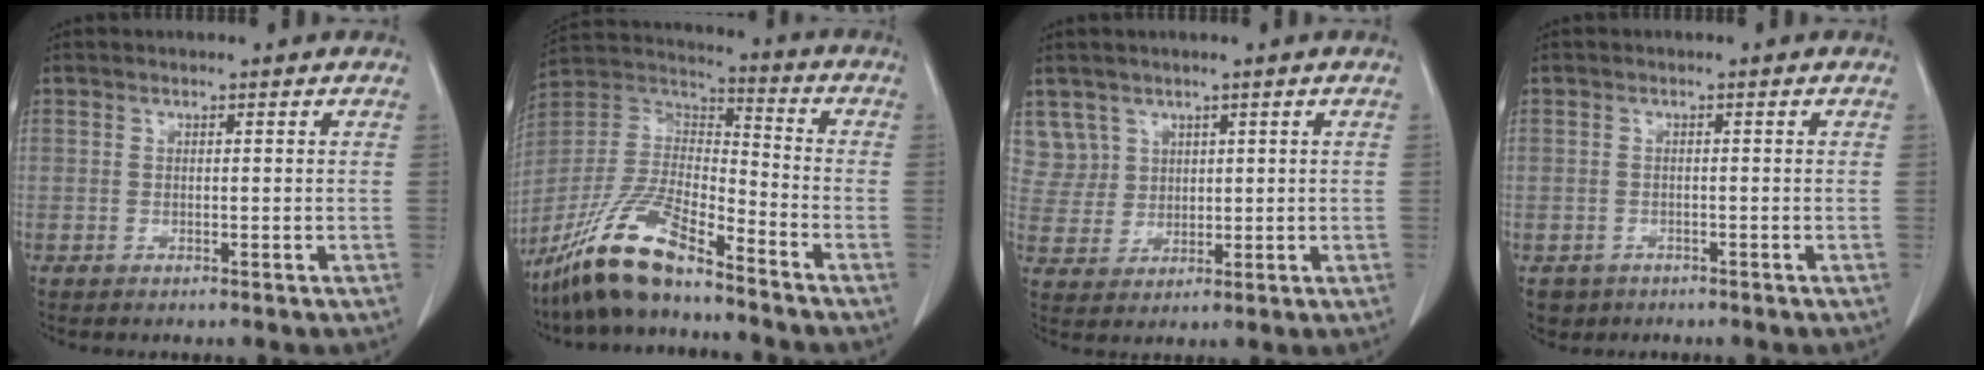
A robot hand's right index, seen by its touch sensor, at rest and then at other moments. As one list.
[{"total": 14.8, "force": [-11.3, 2.8, 9.1], "torque": [-0.187, -0.002, -0.213]}, {"total": 5.6, "force": [3.1, 4.6, -0.4], "torque": [0.015, 0.008, 0.068]}, {"total": 2.9, "force": [-1.7, 2.3, 0.1], "torque": [-0.003, 0.004, -0.028]}]